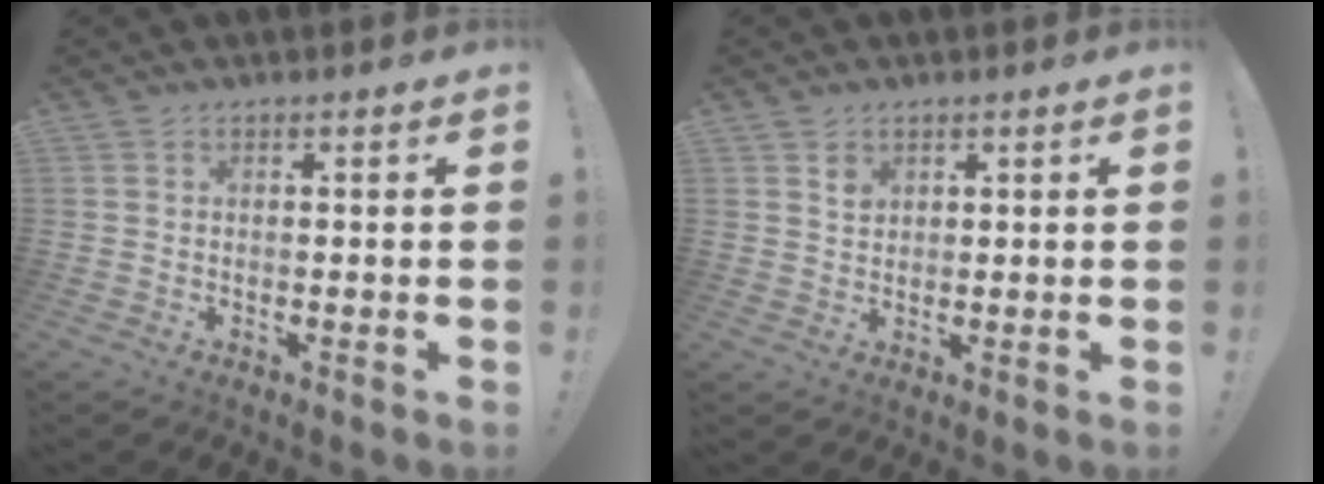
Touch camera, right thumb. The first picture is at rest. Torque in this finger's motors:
{"motor_torque": [0.64, 0.59, 0.30, -0.30, 0.00]}